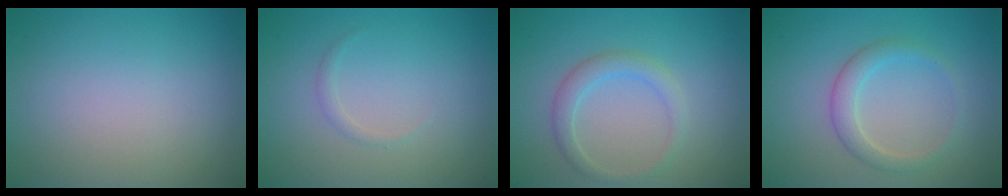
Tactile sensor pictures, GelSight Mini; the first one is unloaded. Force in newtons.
{"total": 0.6, "press": 0.6, "slide": 0.0}
{"total": 2.2, "press": 2.2, "slide": 0.2}
{"total": 2.2, "press": 2.2, "slide": 0.1}